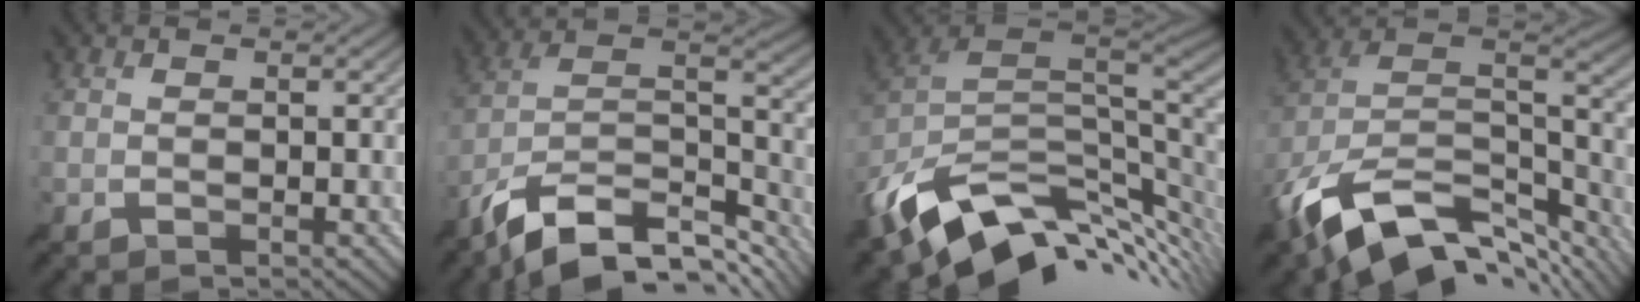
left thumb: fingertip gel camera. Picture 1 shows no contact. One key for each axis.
{"total": 14.7, "fx": -9.8, "fy": 6.4, "fz": 8.8, "tx": -0.199, "ty": -0.015, "tz": -0.166}
{"total": 14.6, "fx": -4.8, "fy": 8.9, "fz": 10.5, "tx": -0.219, "ty": -0.031, "tz": -0.069}
{"total": 16.0, "fx": -8.5, "fy": 8.5, "fz": 10.7, "tx": -0.244, "ty": -0.026, "tz": -0.132}